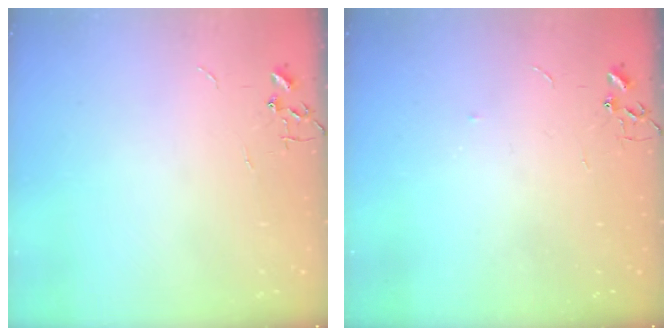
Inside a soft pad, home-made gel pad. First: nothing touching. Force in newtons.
{"total": 2.7, "press": 2.7, "slide": 0.4}